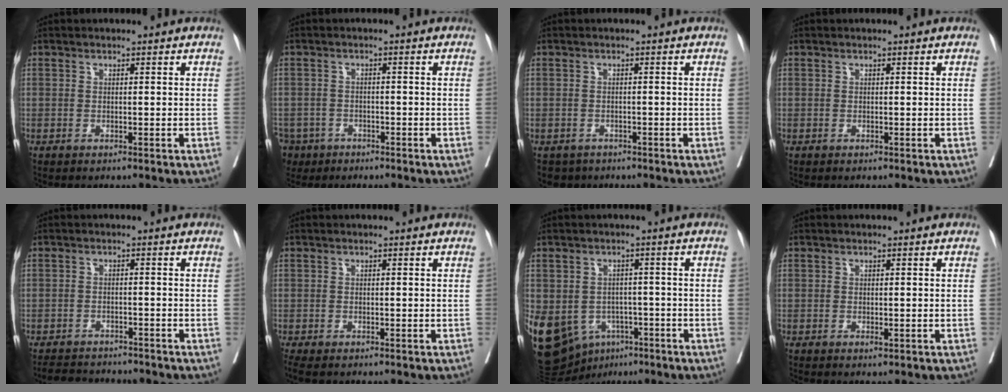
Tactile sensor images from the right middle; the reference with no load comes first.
{"total": 6.2, "force": [-4.1, 4.5, 1.1], "torque": [-0.030, 0.000, -0.070]}
{"total": 2.9, "force": [-2.2, 2.0, 0.1], "torque": [-0.002, 0.001, -0.035]}
{"total": 0.0}
{"total": 6.1, "force": [-5.8, 1.6, 0.9], "torque": [-0.008, -0.002, -0.087]}
{"total": 2.2, "force": [-1.7, 0.6, 1.1], "torque": [-0.018, -0.009, -0.030]}
{"total": 20.4, "force": [-8.4, 15.8, 9.7], "torque": [-0.280, -0.009, -0.112]}
{"total": 0.6, "force": [-0.2, 0.2, 0.5], "torque": [-0.008, -0.003, -0.002]}